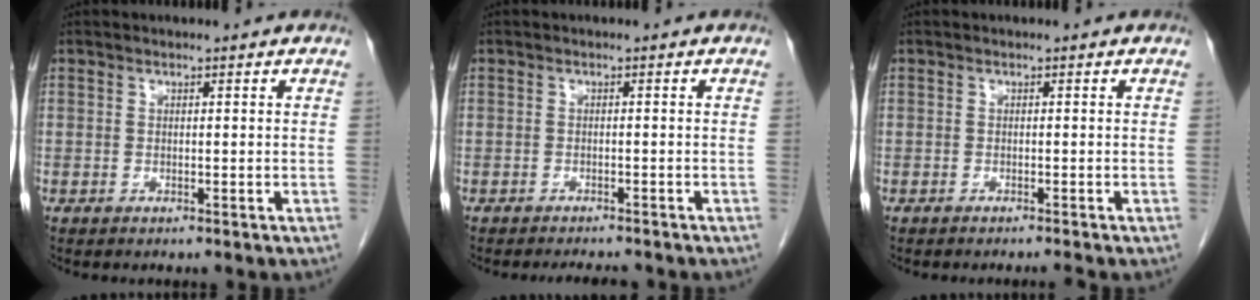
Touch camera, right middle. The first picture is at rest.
{"total": 3.3, "force": [-3.1, 0.4, 1.0], "torque": [-0.013, -0.007, -0.042]}
{"total": 1.2, "force": [-1.1, -0.5, 0.2], "torque": [-0.002, 0.000, -0.016]}